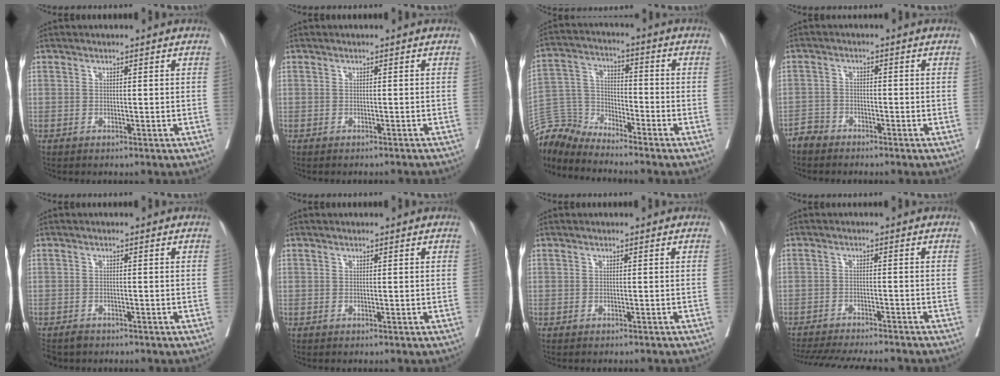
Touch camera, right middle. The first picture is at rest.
{"total": 3.1, "force": [-3.0, -0.3, 0.9], "torque": [-0.013, -0.011, -0.033]}
{"total": 7.0, "force": [-7.0, -0.2, -1.1], "torque": [0.014, 0.021, -0.138]}
{"total": 2.4, "force": [-2.2, 1.0, -0.1], "torque": [0.003, 0.002, -0.043]}
{"total": 3.3, "force": [-2.8, 1.7, 0.6], "torque": [-0.008, -0.003, -0.047]}
{"total": 0.0}
{"total": 2.2, "force": [-2.0, -0.5, 0.8], "torque": [-0.009, -0.007, -0.025]}
{"total": 15.6, "force": [-14.0, 1.8, 6.5], "torque": [-0.135, -0.026, -0.196]}